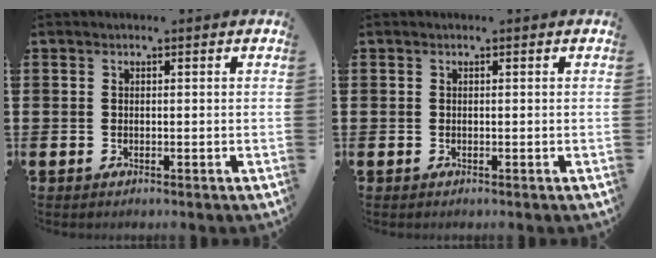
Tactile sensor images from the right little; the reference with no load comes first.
{"total": 0.0}